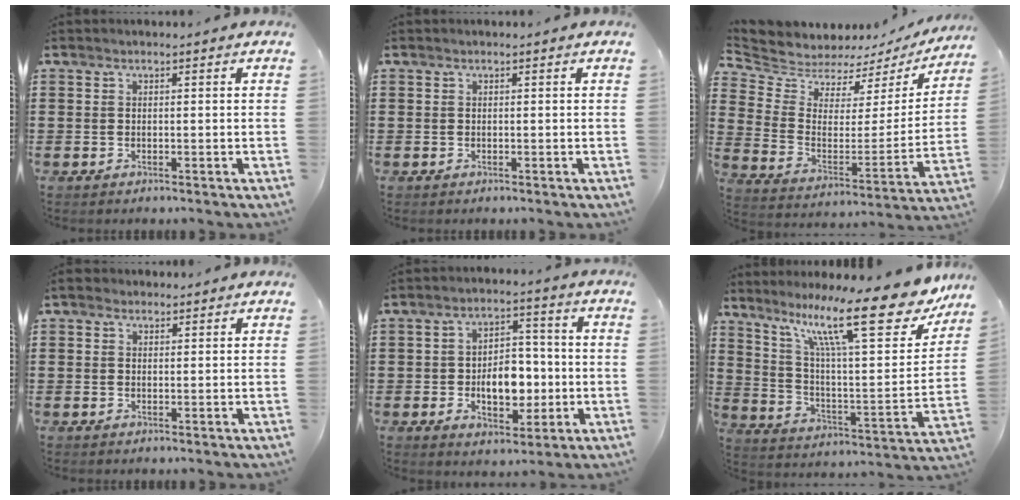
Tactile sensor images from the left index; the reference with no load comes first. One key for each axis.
{"total": 0.0}
{"total": 5.4, "fx": 5.2, "fy": 1.6, "fz": -0.1, "tx": -0.038, "ty": -0.045, "tz": 0.086}
{"total": 1.3, "fx": 0.9, "fy": 0.9, "fz": 0.2, "tx": -0.008, "ty": 0.008, "tz": 0.018}
{"total": 8.0, "fx": -1.5, "fy": 4.9, "fz": 6.1, "tx": -0.085, "ty": 0.004, "tz": -0.029}
{"total": 18.8, "fx": 12.5, "fy": 3.4, "fz": 13.6, "tx": -0.249, "ty": -0.063, "tz": 0.201}